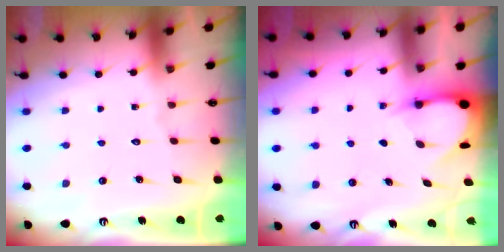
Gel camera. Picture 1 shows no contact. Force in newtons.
{"total": 3.5, "press": 3.5, "slide": 0.4}